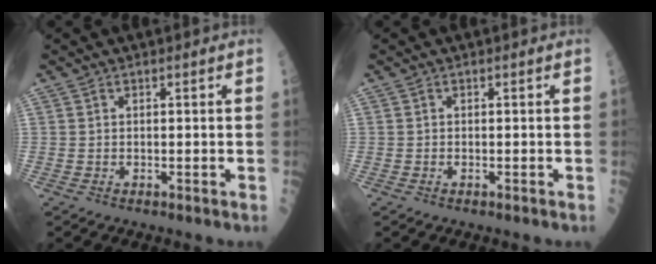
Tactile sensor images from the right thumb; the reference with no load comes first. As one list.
[{"total": 0.0}]